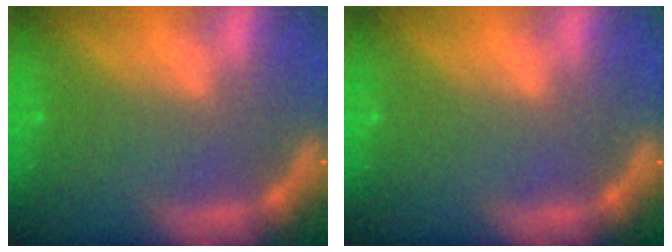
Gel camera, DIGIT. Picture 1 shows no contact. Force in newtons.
{"total": 0.0}